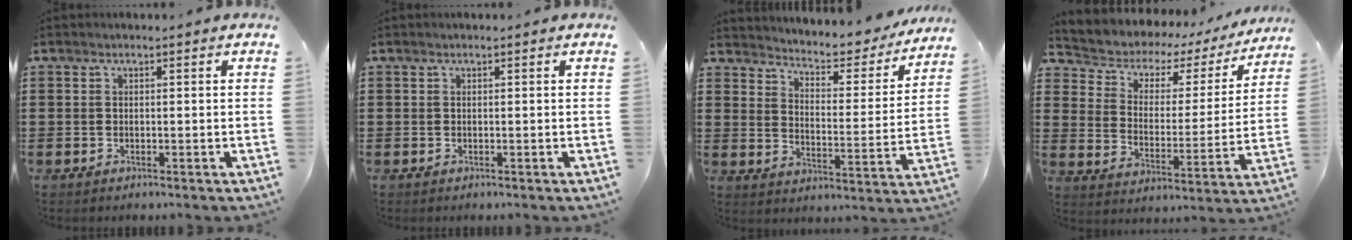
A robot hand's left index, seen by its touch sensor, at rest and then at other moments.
{"total": 0.0}
{"total": 4.0, "force": [3.9, 0.3, 0.7], "torque": [-0.032, -0.039, 0.058]}
{"total": 4.1, "force": [3.0, 2.6, 1.2], "torque": [-0.046, -0.024, 0.041]}